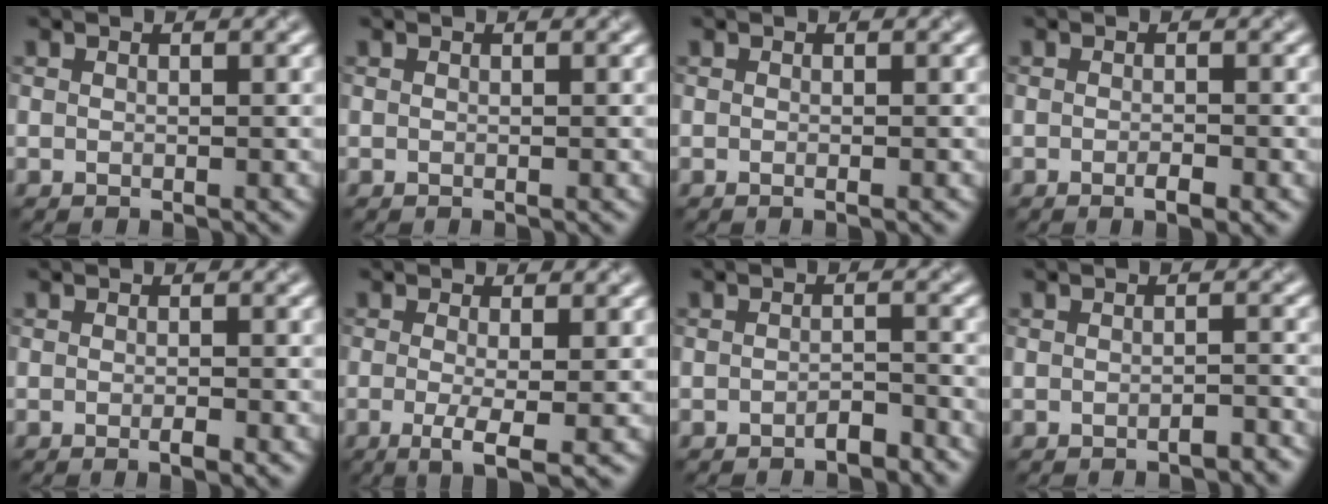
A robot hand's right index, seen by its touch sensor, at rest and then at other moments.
{"total": 0.0}
{"total": 0.6, "force": [-0.2, 0.1, 0.5], "torque": [-0.004, -0.002, -0.004]}
{"total": 1.6, "force": [-0.8, 0.3, 1.4], "torque": [-0.020, -0.003, -0.012]}
{"total": 1.3, "force": [-0.5, 0.2, 1.1], "torque": [-0.016, -0.004, -0.009]}
{"total": 3.7, "force": [-0.8, 0.7, 3.5], "torque": [-0.065, -0.013, -0.014]}
{"total": 1.5, "force": [-1.2, 0.5, 0.8], "torque": [-0.011, 0.004, -0.022]}
{"total": 1.3, "force": [-1.0, 0.3, 0.7], "torque": [-0.010, 0.003, -0.015]}